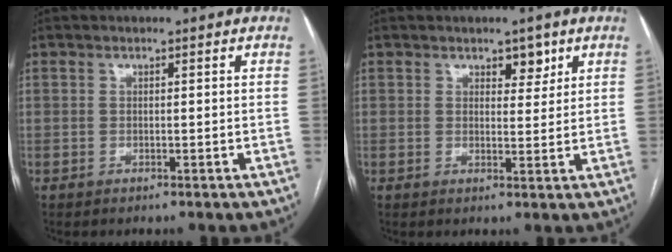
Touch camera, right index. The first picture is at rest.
{"total": 3.1, "force": [1.9, 1.7, 1.7], "torque": [-0.017, 0.000, 0.029]}